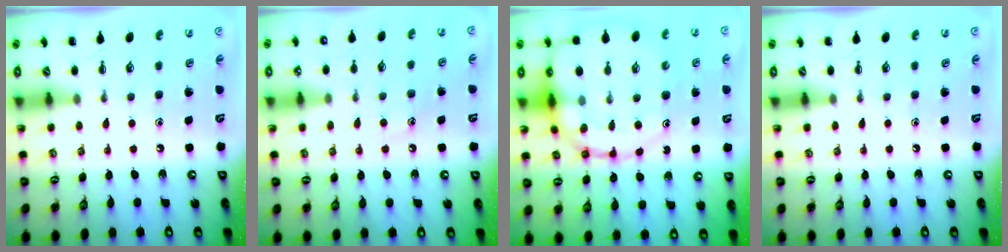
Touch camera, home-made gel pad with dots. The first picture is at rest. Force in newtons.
{"total": 8.5, "press": 8.3, "slide": 1.6}
{"total": 20.8, "press": 20.4, "slide": 4.1}
{"total": 0.0}